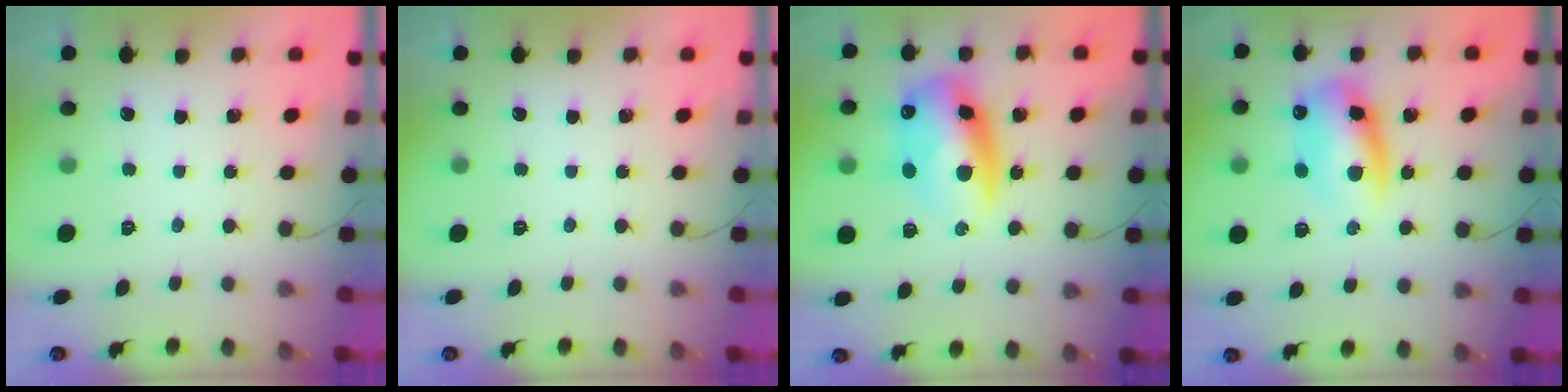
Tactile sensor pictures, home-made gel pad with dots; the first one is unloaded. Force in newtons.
{"total": 0.0}
{"total": 15.9, "press": 15.4, "slide": 4.0}
{"total": 12.7, "press": 12.4, "slide": 2.8}